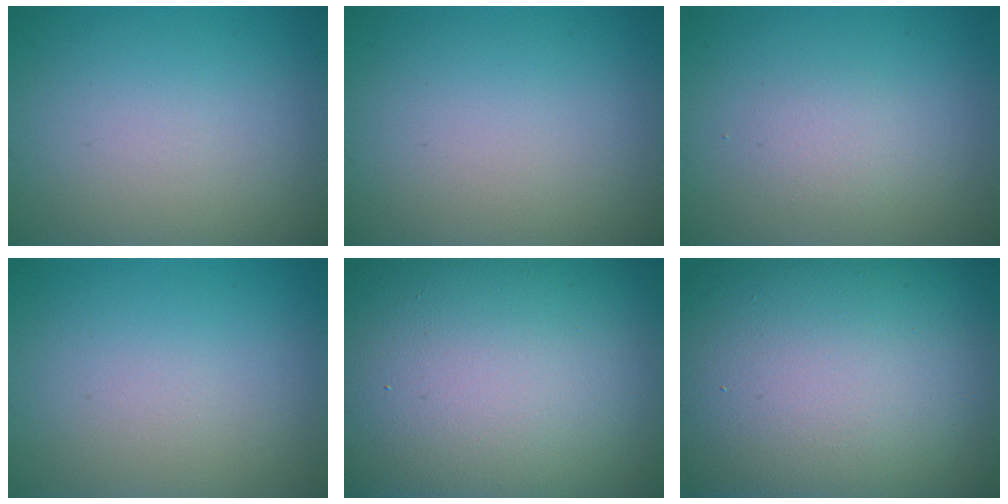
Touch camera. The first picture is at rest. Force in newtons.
{"total": 0.0}
{"total": 1.4, "press": 1.3, "slide": 0.1}
{"total": 0.0}
{"total": 24.6, "press": 24.6, "slide": 1.1}
{"total": 21.4, "press": 21.3, "slide": 0.6}